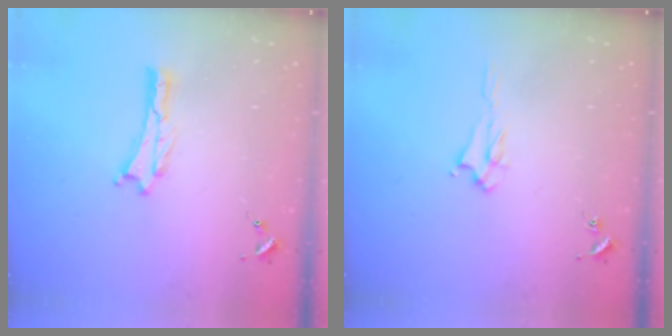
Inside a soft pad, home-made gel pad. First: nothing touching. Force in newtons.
{"total": 3.1, "press": 3.1, "slide": 0.5}